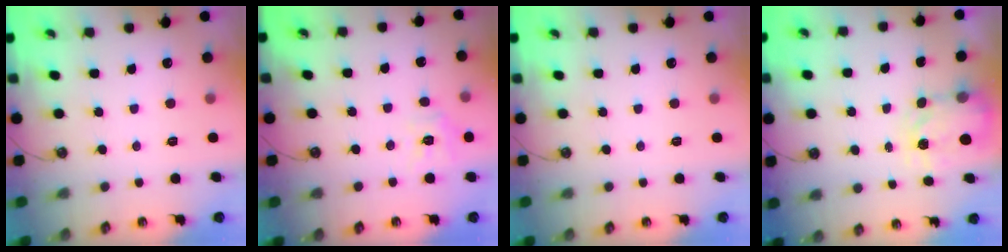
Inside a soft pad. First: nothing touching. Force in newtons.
{"total": 10.3, "press": 10.2, "slide": 1.2}
{"total": 0.0}
{"total": 3.6, "press": 3.6, "slide": 0.6}